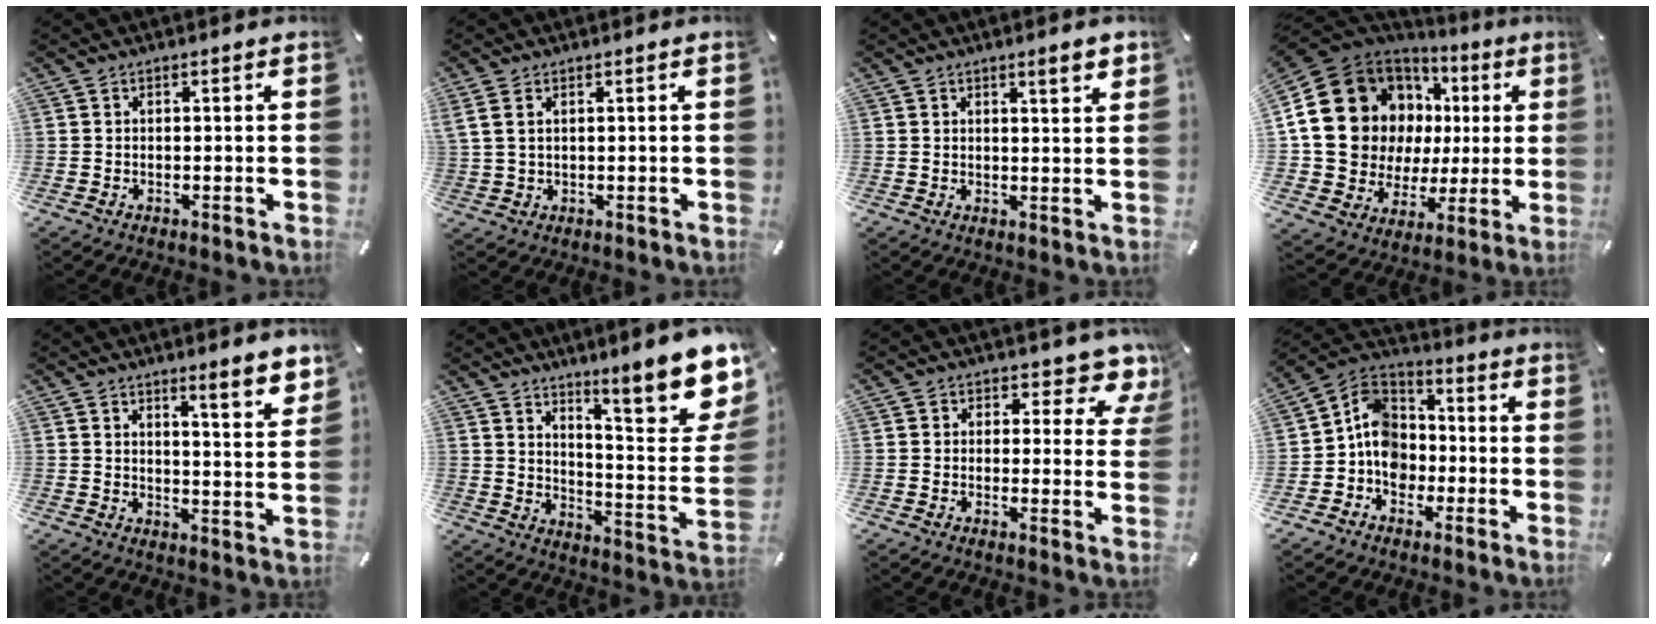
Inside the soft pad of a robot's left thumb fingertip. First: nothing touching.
{"total": 2.6, "force": [1.2, 1.2, 1.9], "torque": [-0.049, -0.002, 0.020]}
{"total": 3.9, "force": [2.6, 1.1, 2.7], "torque": [-0.032, -0.010, 0.039]}
{"total": 21.8, "force": [5.1, 18.0, 11.2], "torque": [-0.214, -0.034, 0.117]}
{"total": 7.2, "force": [5.9, 1.1, 4.0], "torque": [-0.052, -0.041, 0.097]}
{"total": 18.9, "force": [12.6, 5.1, 13.1], "torque": [-0.174, -0.106, 0.202]}
{"total": 7.1, "force": [4.9, 4.0, 3.1], "torque": [-0.025, -0.041, 0.081]}
{"total": 10.3, "force": [-3.1, 9.0, 4.1], "torque": [-0.098, 0.030, -0.057]}